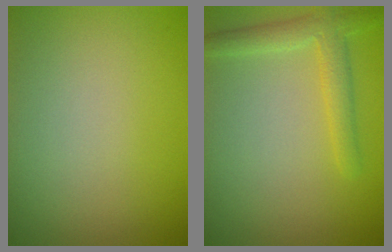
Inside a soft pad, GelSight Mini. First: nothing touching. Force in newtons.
{"total": 2.8, "press": 2.8, "slide": 0.2}